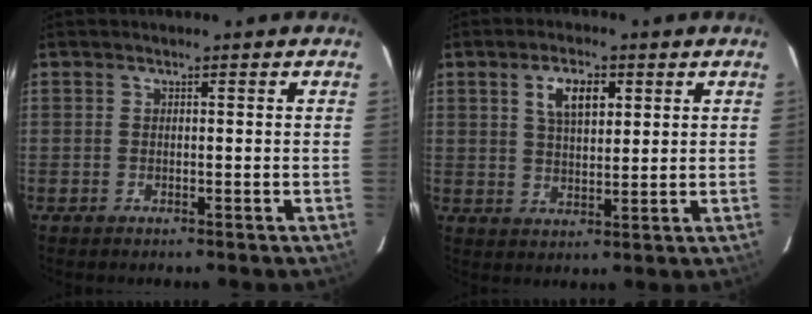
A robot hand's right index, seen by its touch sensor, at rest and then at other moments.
{"total": 6.4, "force": [2.6, 3.0, 5.0], "torque": [-0.088, 0.010, 0.049]}